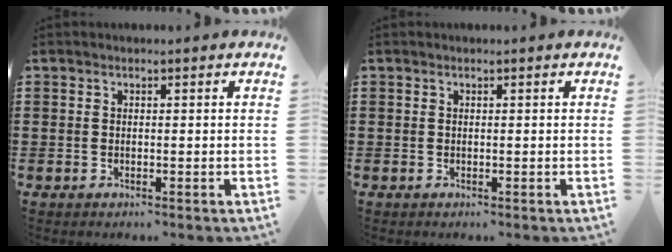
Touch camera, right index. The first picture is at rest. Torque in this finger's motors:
{"motor_torque": [0.06, 0.72, 0.00, 0.00]}